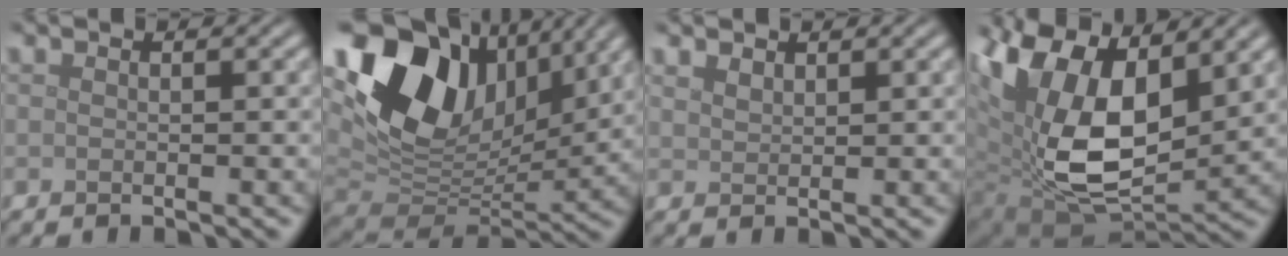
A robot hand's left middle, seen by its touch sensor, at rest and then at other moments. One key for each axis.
{"total": 15.0, "fx": 6.2, "fy": 9.9, "fz": 9.4, "tx": -0.183, "ty": 0.020, "tz": 0.114}
{"total": 1.3, "fx": 1.2, "fy": 0.5, "fz": 0.4, "tx": -0.013, "ty": 0.001, "tz": 0.028}
{"total": 15.3, "fx": 4.6, "fy": 8.7, "fz": 11.7, "tx": -0.236, "ty": -0.009, "tz": 0.093}